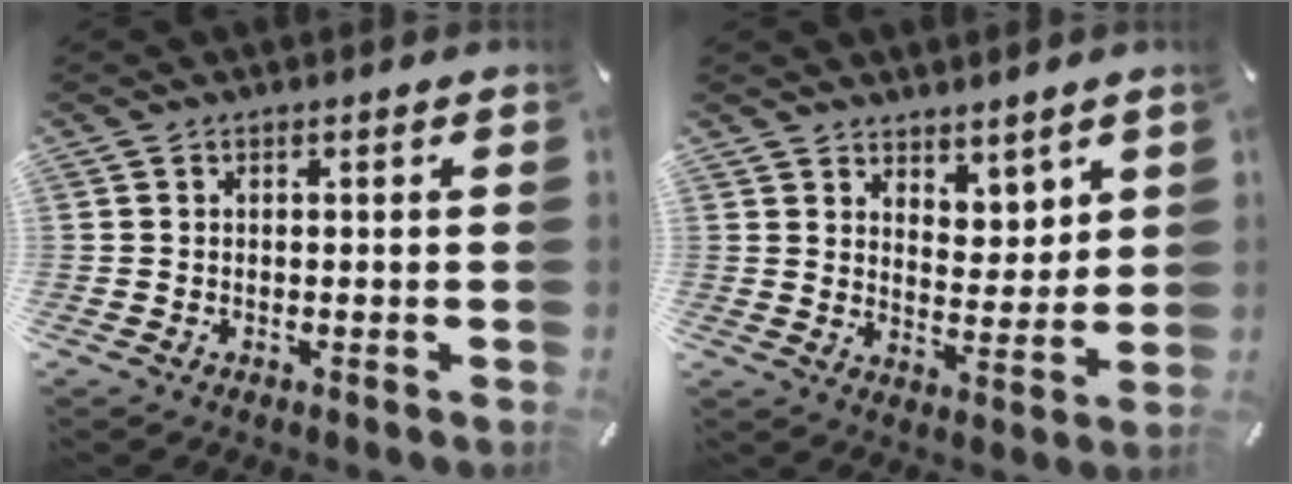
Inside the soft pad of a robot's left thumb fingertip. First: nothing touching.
{"total": 5.9, "force": [4.9, 3.3, -0.5], "torque": [0.008, -0.041, 0.092]}